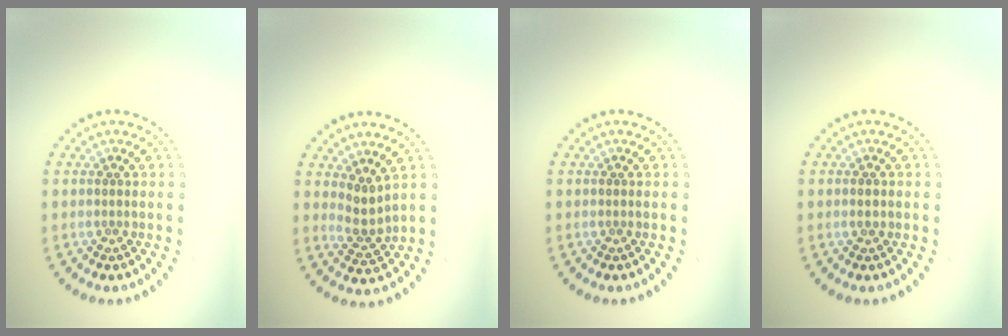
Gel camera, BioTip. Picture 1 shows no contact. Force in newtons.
{"total": 2.1, "press": 1.6, "slide": 1.4}
{"total": 0.0}
{"total": 1.0, "press": 1.0, "slide": 0.1}